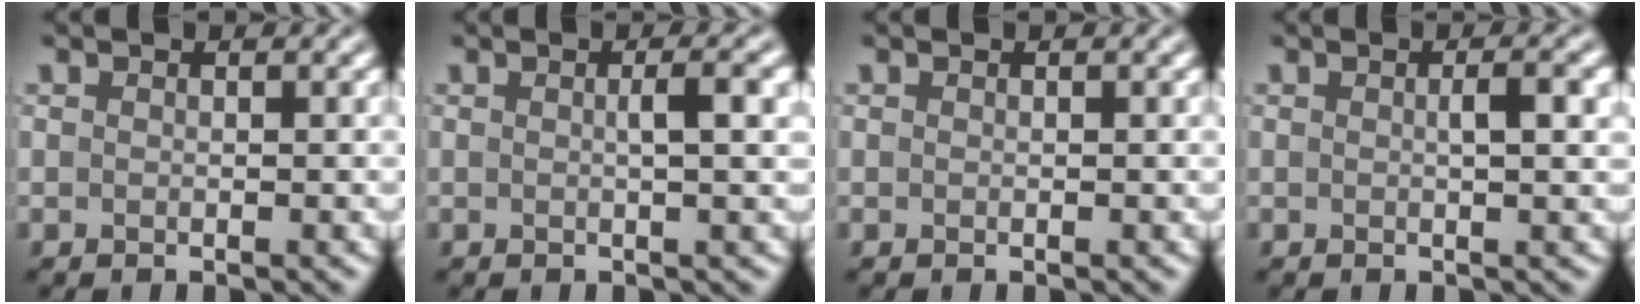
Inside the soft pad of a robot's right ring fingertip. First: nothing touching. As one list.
[{"total": 2.6, "force": [0.4, 0.5, 2.5], "torque": [-0.031, 0.009, 0.002]}, {"total": 0.0}, {"total": 2.1, "force": [0.4, 0.4, 2.1], "torque": [-0.030, 0.005, 0.004]}]